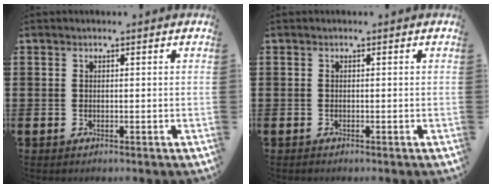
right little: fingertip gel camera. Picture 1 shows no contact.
{"total": 0.0}